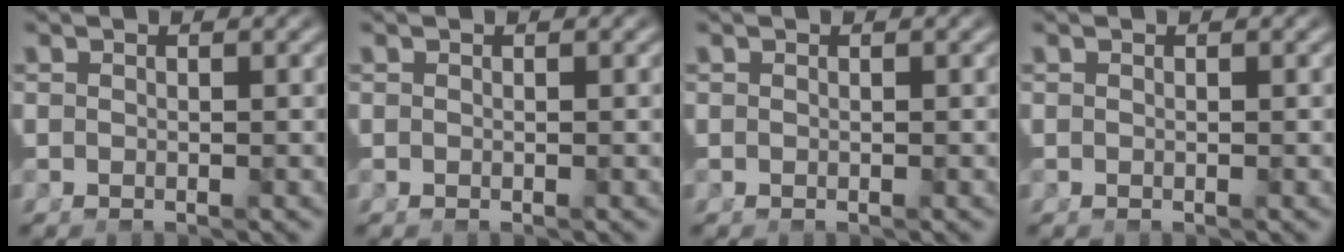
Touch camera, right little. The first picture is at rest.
{"total": 0.0}
{"total": 0.0}
{"total": 0.0}